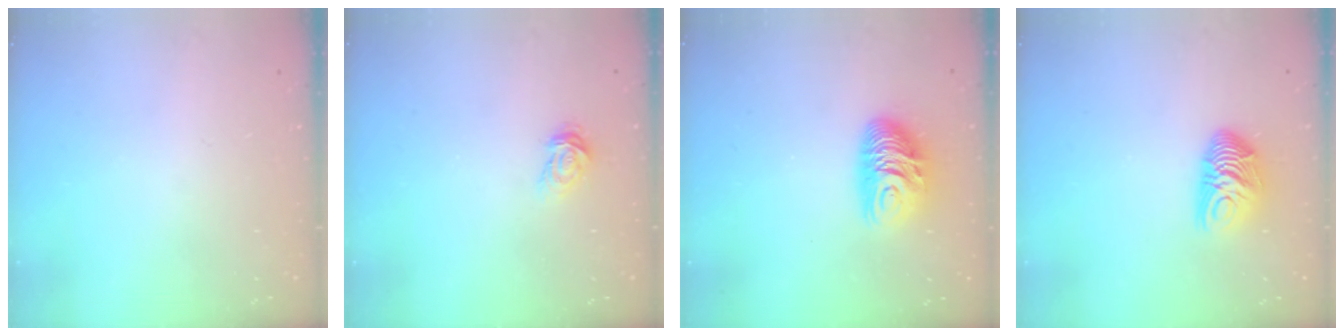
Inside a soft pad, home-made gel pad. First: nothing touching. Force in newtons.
{"total": 3.4, "press": 3.4, "slide": 0.2}
{"total": 9.8, "press": 9.7, "slide": 0.7}
{"total": 10.2, "press": 10.2, "slide": 0.6}